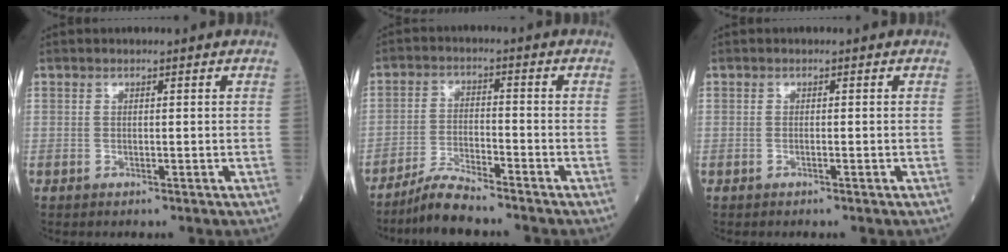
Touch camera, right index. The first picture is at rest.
{"total": 5.8, "force": [-5.2, 0.2, 2.5], "torque": [-0.050, -0.020, -0.099]}
{"total": 0.0}